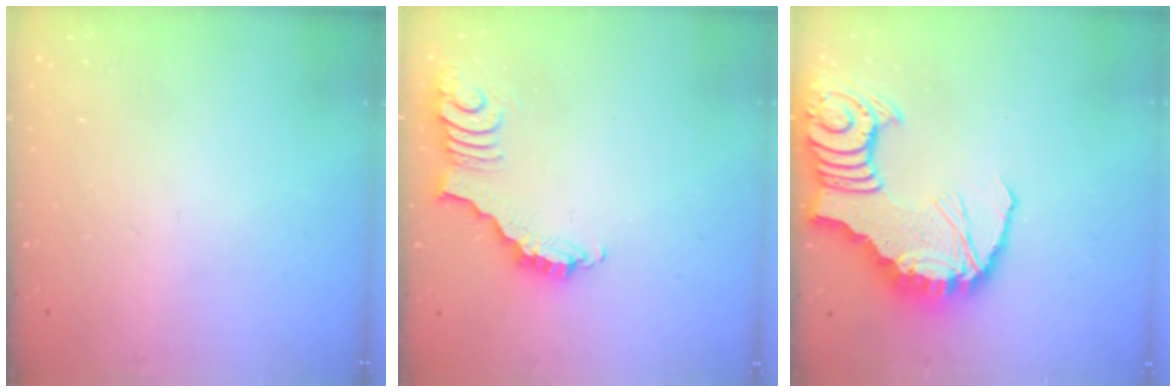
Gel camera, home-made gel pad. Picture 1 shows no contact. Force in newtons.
{"total": 3.7, "press": 3.7, "slide": 0.7}
{"total": 18.2, "press": 18.1, "slide": 2.2}